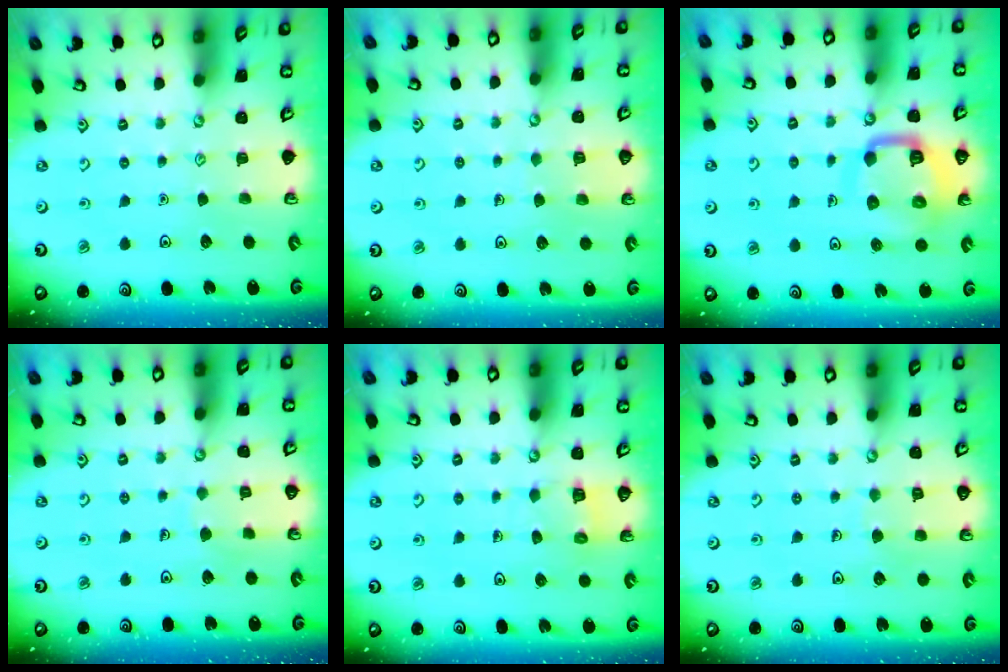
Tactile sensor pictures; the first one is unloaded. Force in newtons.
{"total": 3.0, "press": 3.0, "slide": 0.2}
{"total": 12.6, "press": 12.5, "slide": 1.4}
{"total": 4.6, "press": 4.6, "slide": 0.3}
{"total": 4.7, "press": 4.7, "slide": 0.4}
{"total": 4.8, "press": 4.8, "slide": 0.4}